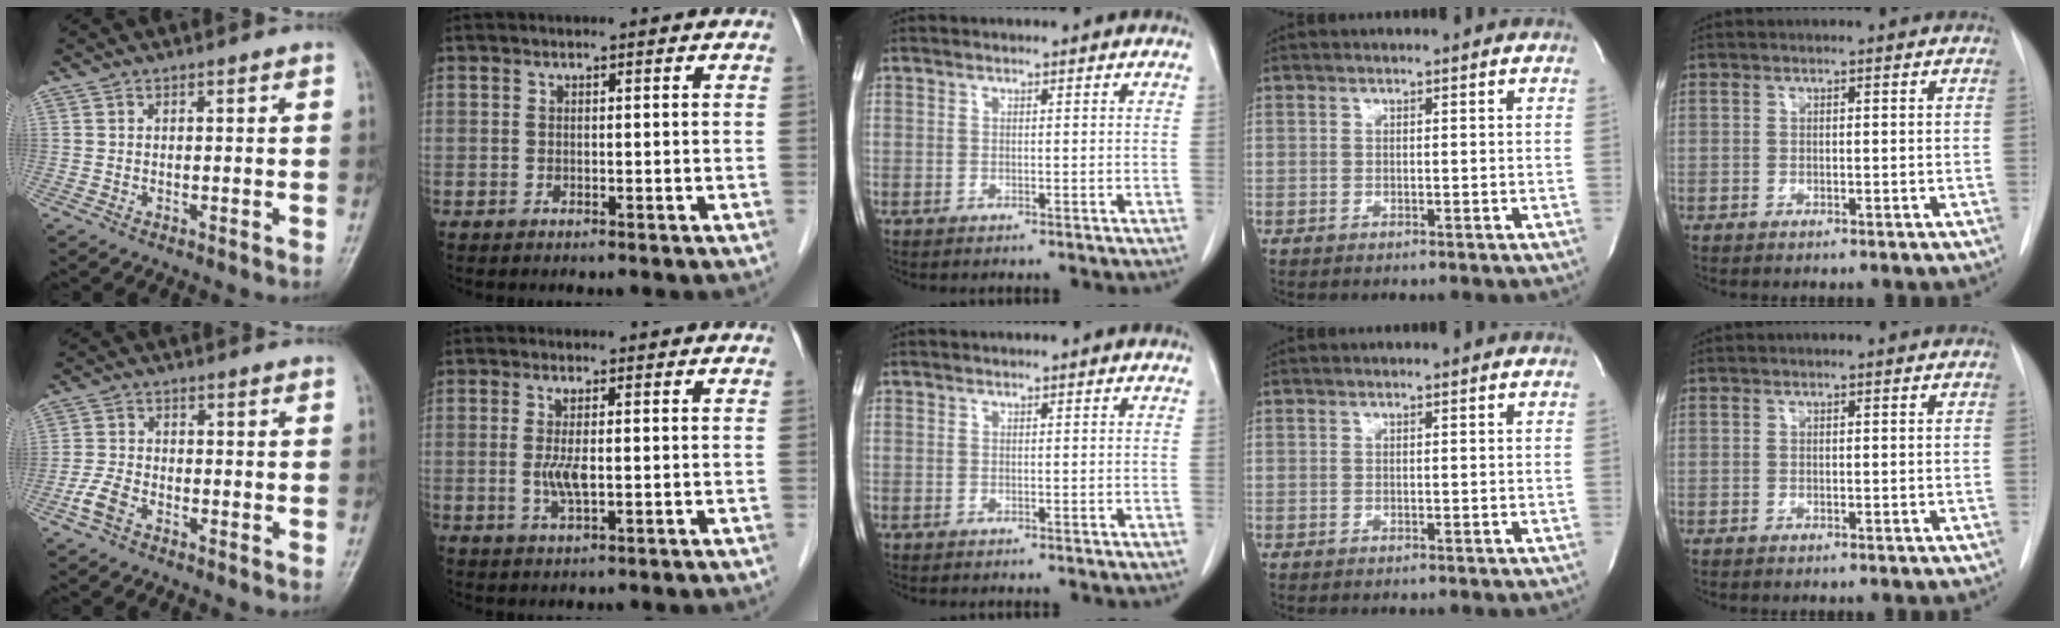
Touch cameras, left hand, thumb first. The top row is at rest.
{"thumb": {"total": 4.1, "force": [-2.6, 2.2, 2.3], "torque": [-0.056, 0.011, -0.055]}, "index": {"total": 3.8, "force": [-0.3, 0.8, 3.7], "torque": [-0.080, -0.005, -0.004]}}